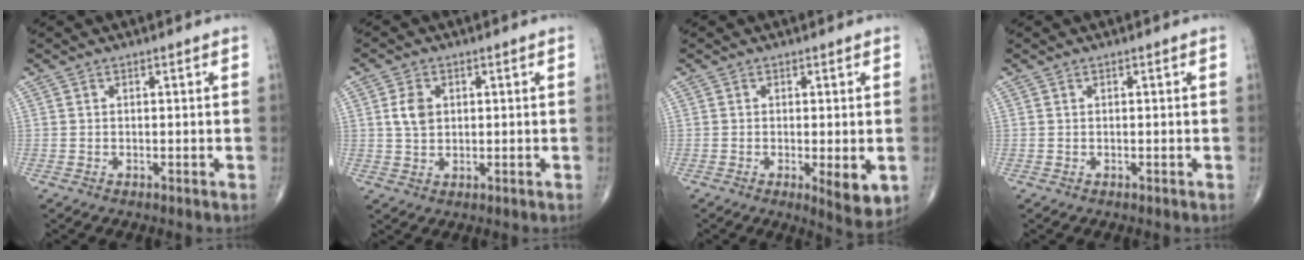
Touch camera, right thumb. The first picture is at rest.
{"total": 4.3, "force": [0.9, 3.1, 2.9], "torque": [-0.047, -0.003, 0.018]}
{"total": 5.8, "force": [-1.3, 1.7, 5.4], "torque": [-0.077, -0.016, -0.018]}
{"total": 0.0}